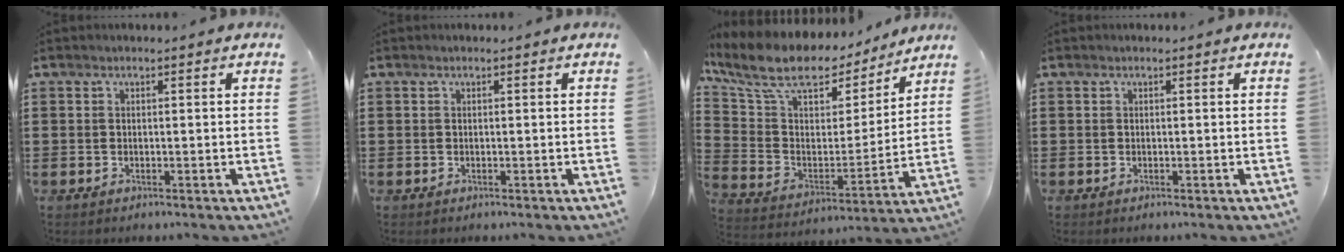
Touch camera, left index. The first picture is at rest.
{"total": 0.0}
{"total": 10.7, "force": [8.4, 4.6, 4.8], "torque": [-0.128, -0.053, 0.145]}
{"total": 0.0}